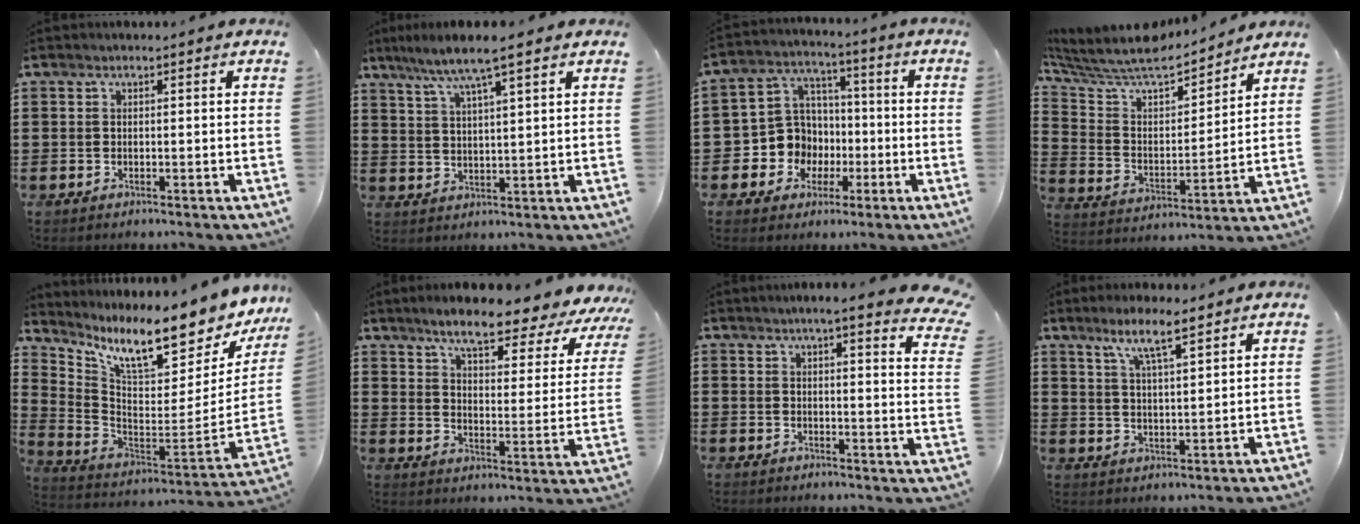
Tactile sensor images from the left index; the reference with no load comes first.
{"total": 6.5, "force": [4.7, 0.0, 4.4], "torque": [-0.099, -0.014, 0.079]}
{"total": 8.9, "force": [-1.5, 8.6, 2.1], "torque": [-0.086, 0.009, -0.023]}
{"total": 9.2, "force": [8.4, 1.9, 3.4], "torque": [-0.105, -0.058, 0.141]}
{"total": 11.1, "force": [8.5, 1.1, 7.0], "torque": [-0.139, -0.080, 0.134]}
{"total": 8.2, "force": [6.8, 1.1, 4.4], "torque": [-0.091, -0.040, 0.108]}
{"total": 4.7, "force": [3.9, -0.3, 2.7], "torque": [-0.060, -0.018, 0.063]}
{"total": 6.3, "force": [4.7, 0.8, 4.2], "torque": [-0.095, -0.005, 0.083]}